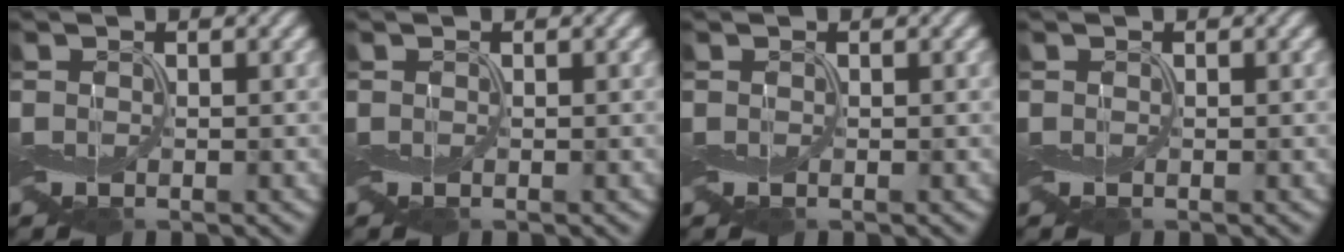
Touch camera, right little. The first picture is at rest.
{"total": 0.0}
{"total": 0.0}
{"total": 0.0}